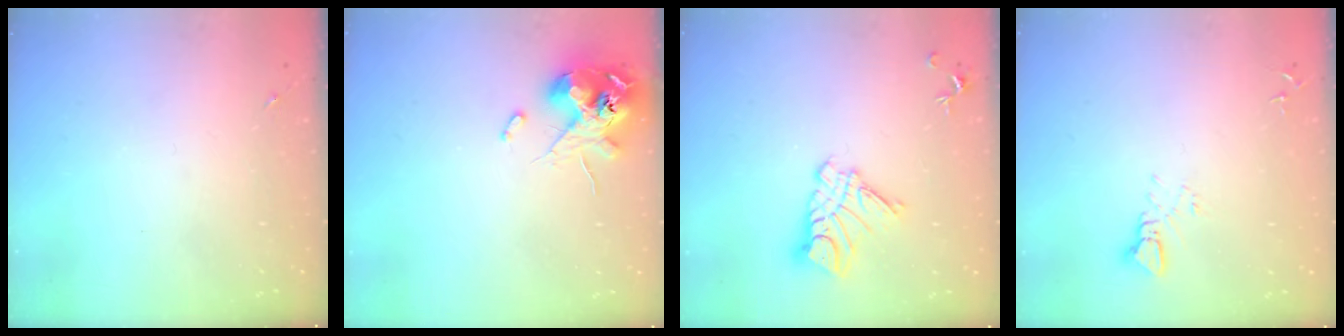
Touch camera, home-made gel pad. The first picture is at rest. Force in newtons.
{"total": 12.1, "press": 11.9, "slide": 2.2}
{"total": 11.1, "press": 11.0, "slide": 1.1}
{"total": 3.1, "press": 3.1, "slide": 0.1}